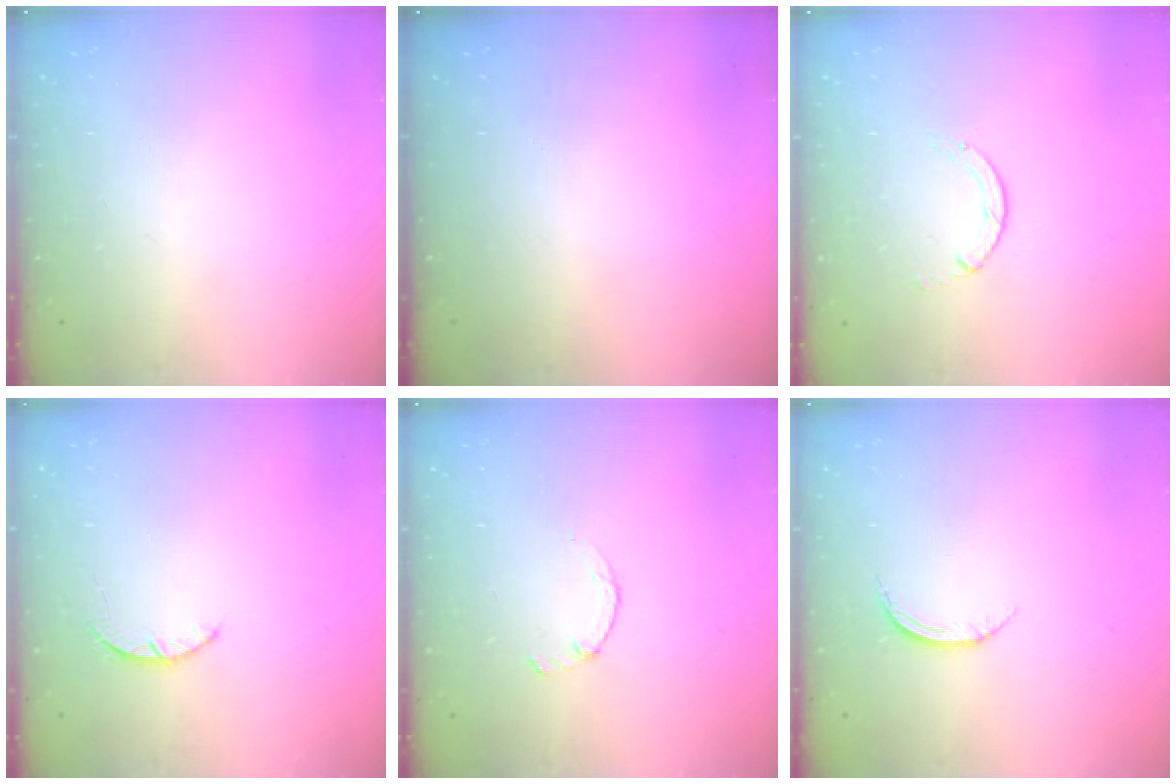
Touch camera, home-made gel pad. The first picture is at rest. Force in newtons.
{"total": 0.0}
{"total": 0.6, "press": 0.5, "slide": 0.1}
{"total": 2.5, "press": 2.5, "slide": 0.5}
{"total": 1.5, "press": 1.4, "slide": 0.3}
{"total": 5.0, "press": 4.9, "slide": 0.6}